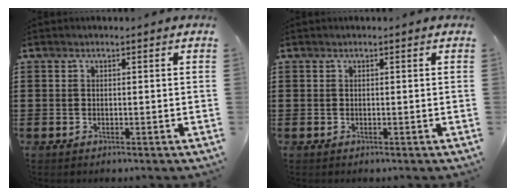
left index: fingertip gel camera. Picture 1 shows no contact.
{"total": 0.0}